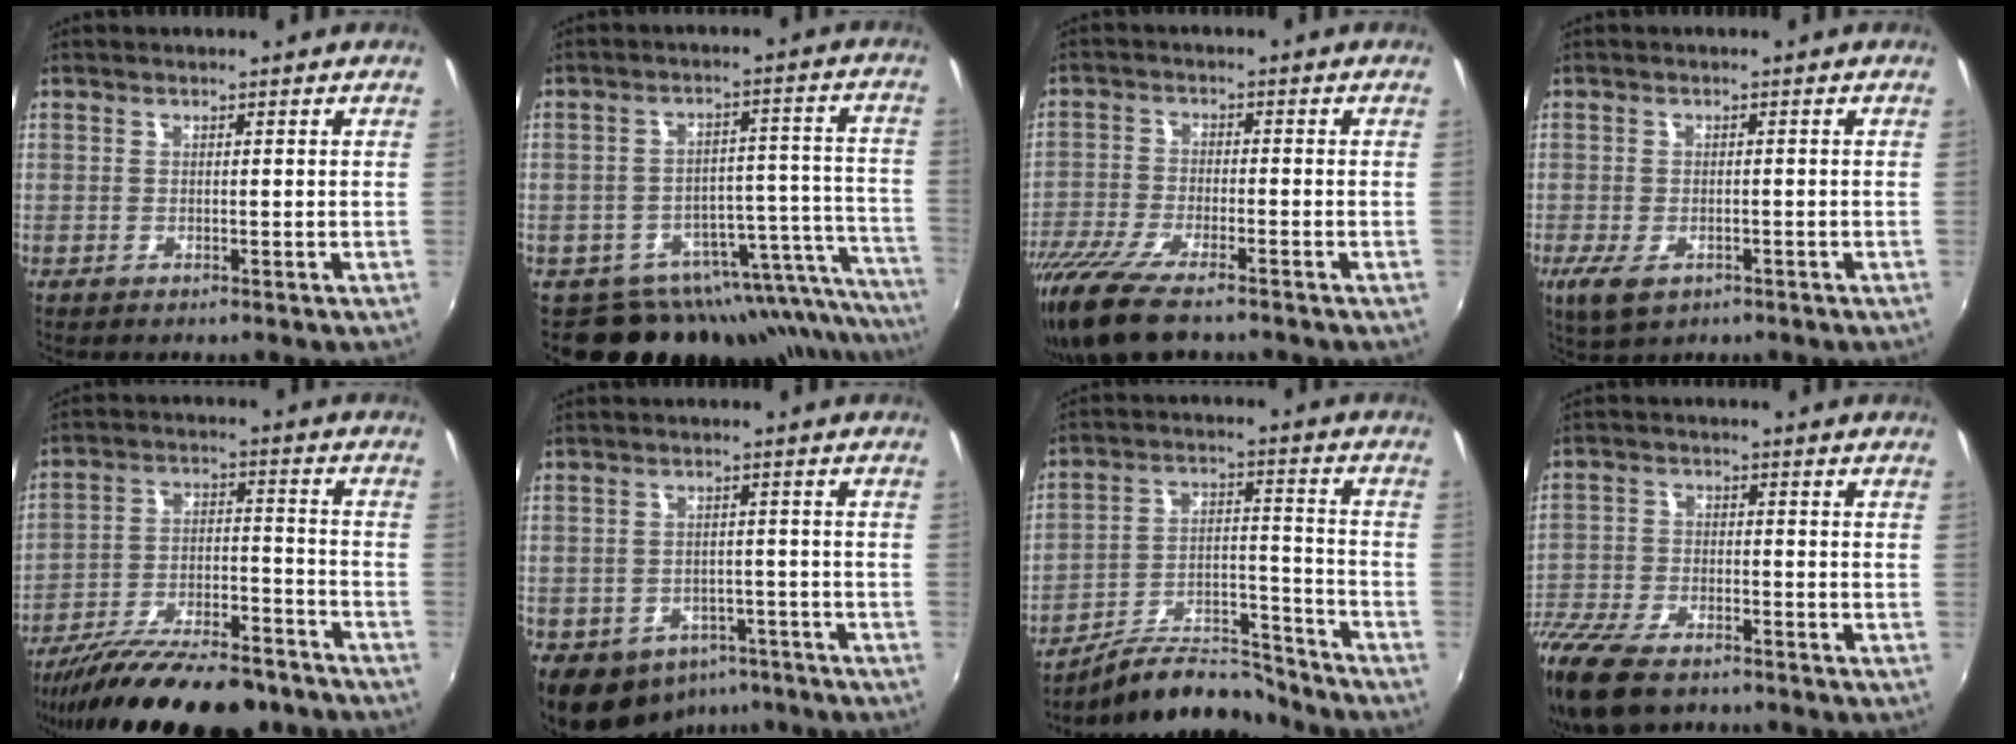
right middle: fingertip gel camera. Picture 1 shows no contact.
{"total": 21.6, "force": [-17.3, 8.9, 9.2], "torque": [-0.087, 0.009, -0.229]}
{"total": 12.6, "force": [-9.7, 3.0, 7.5], "torque": [-0.177, -0.048, -0.184]}
{"total": 5.4, "force": [-2.8, 2.9, 3.6], "torque": [-0.082, -0.019, -0.046]}
{"total": 22.9, "force": [-18.7, 6.4, 11.5], "torque": [-0.205, -0.030, -0.277]}
{"total": 10.8, "force": [-6.3, 7.8, 4.0], "torque": [-0.092, 0.004, -0.068]}
{"total": 12.9, "force": [-11.9, 3.3, 3.7], "torque": [-0.067, 0.027, -0.192]}
{"total": 12.9, "force": [-9.8, 5.1, 6.6], "torque": [-0.165, -0.034, -0.188]}